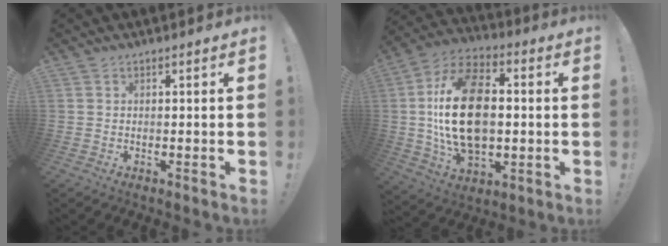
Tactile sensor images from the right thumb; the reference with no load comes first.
{"total": 24.2, "force": [0.4, 15.4, 18.7], "torque": [-0.348, 0.012, 0.012]}